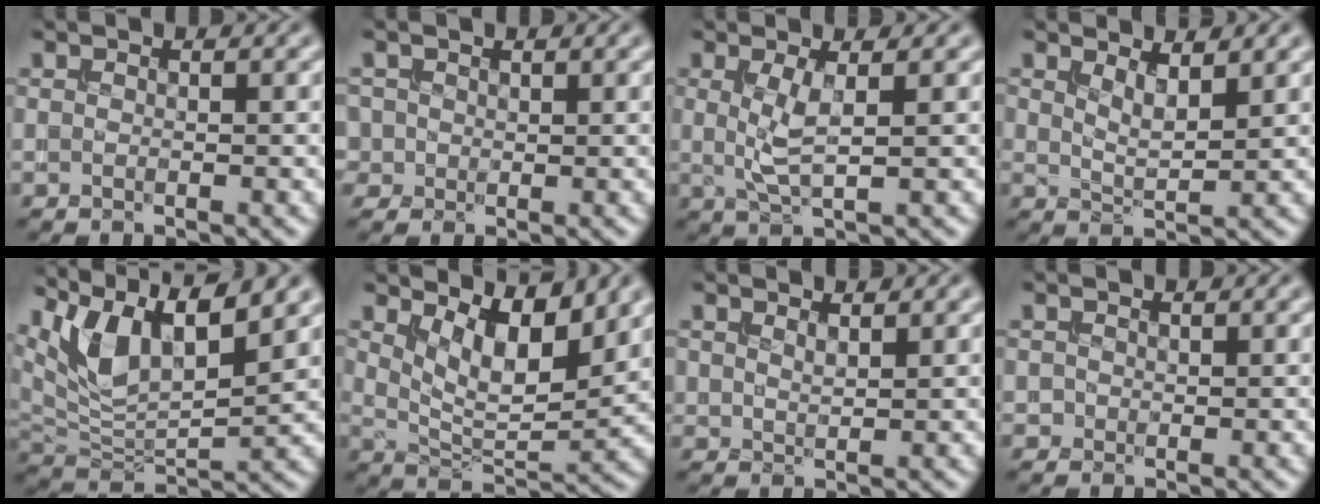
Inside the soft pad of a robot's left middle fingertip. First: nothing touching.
{"total": 1.4, "force": [0.4, 1.3, 0.2], "torque": [-0.004, -0.002, 0.007]}
{"total": 2.7, "force": [0.4, 0.6, 2.6], "torque": [-0.059, -0.006, 0.011]}
{"total": 2.2, "force": [1.6, 0.6, 1.3], "torque": [-0.024, -0.009, 0.033]}
{"total": 9.1, "force": [5.6, 3.0, 6.5], "torque": [-0.129, 0.001, 0.106]}
{"total": 6.1, "force": [3.1, 2.6, 4.6], "torque": [-0.085, -0.012, 0.050]}
{"total": 1.2, "force": [1.1, 0.4, 0.4], "torque": [-0.010, -0.002, 0.022]}
{"total": 0.6, "force": [0.1, 0.5, 0.0], "torque": [0.000, -0.003, 0.003]}